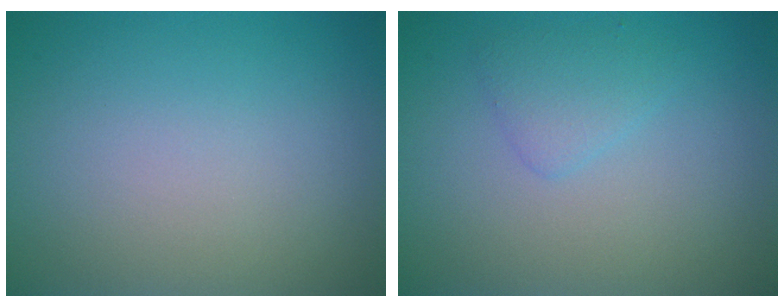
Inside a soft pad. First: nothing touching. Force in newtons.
{"total": 1.6, "press": 1.6, "slide": 0.1}